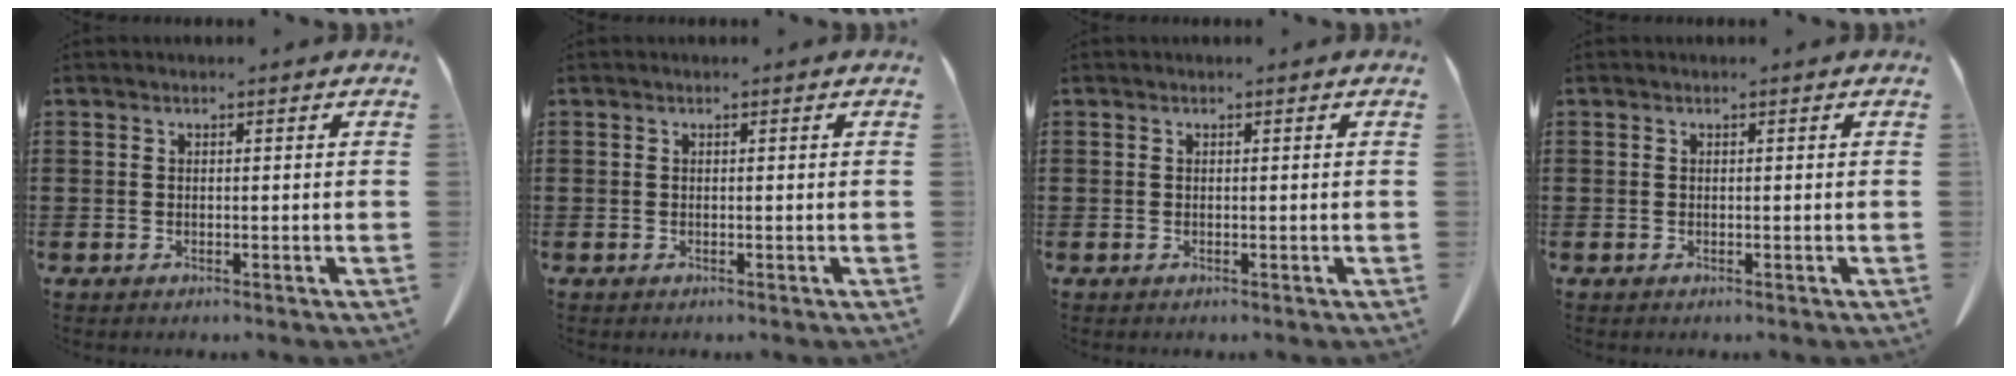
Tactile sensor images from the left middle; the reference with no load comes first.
{"total": 0.0}
{"total": 0.0}
{"total": 0.0}